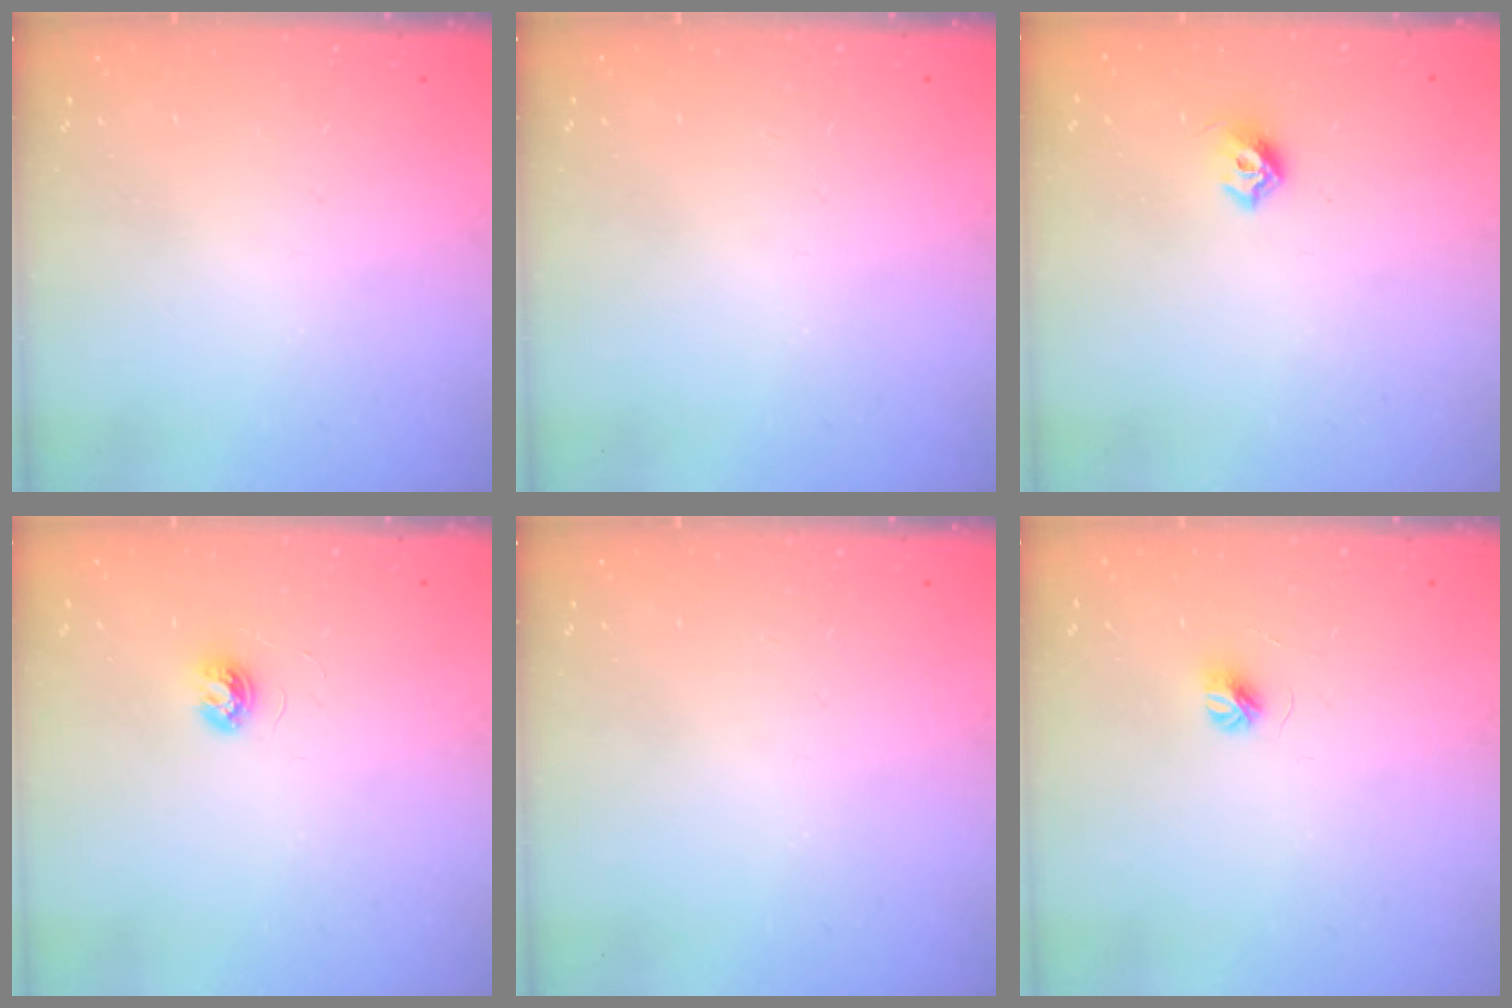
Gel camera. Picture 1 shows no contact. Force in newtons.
{"total": 0.0}
{"total": 6.0, "press": 5.9, "slide": 1.2}
{"total": 3.7, "press": 3.7, "slide": 0.5}
{"total": 0.0}
{"total": 4.9, "press": 4.9, "slide": 0.4}